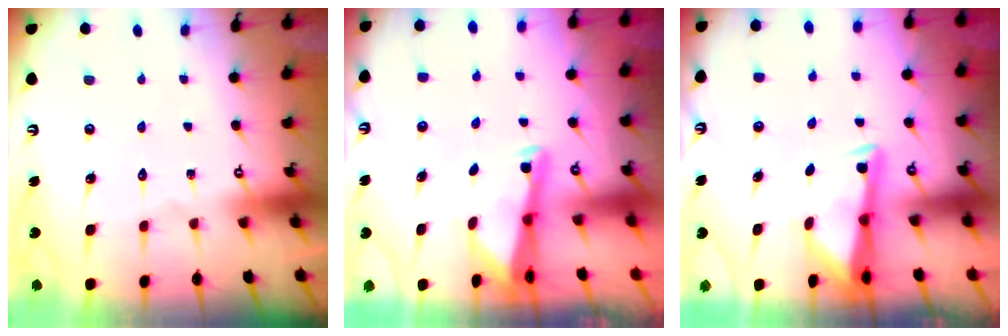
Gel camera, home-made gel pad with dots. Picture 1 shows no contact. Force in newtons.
{"total": 2.7, "press": 2.7, "slide": 0.3}
{"total": 3.2, "press": 3.2, "slide": 0.4}